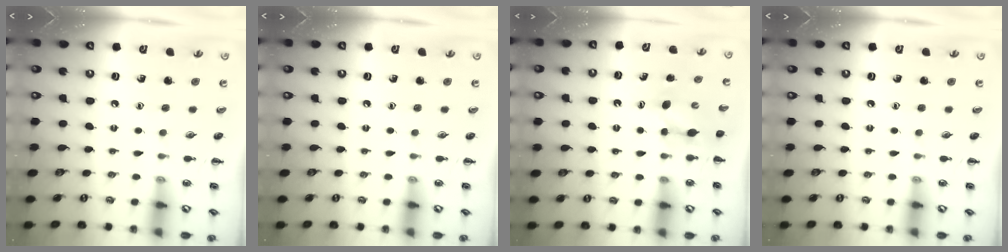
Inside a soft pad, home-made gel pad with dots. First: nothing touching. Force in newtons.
{"total": 0.0}
{"total": 3.5, "press": 3.4, "slide": 0.9}
{"total": 0.0}